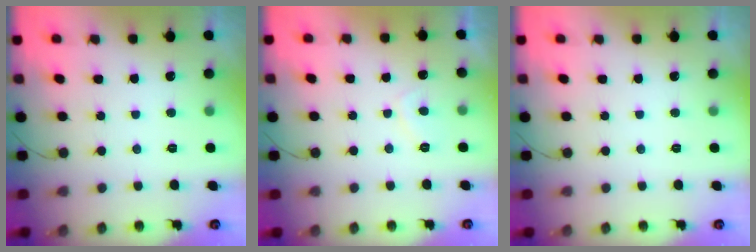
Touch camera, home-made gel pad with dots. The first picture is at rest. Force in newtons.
{"total": 2.9, "press": 2.8, "slide": 0.8}
{"total": 0.0}